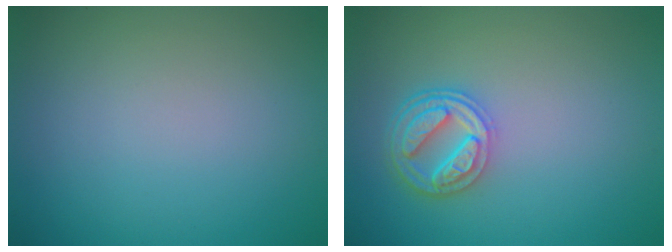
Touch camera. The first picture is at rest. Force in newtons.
{"total": 4.5, "press": 3.5, "slide": 2.8}